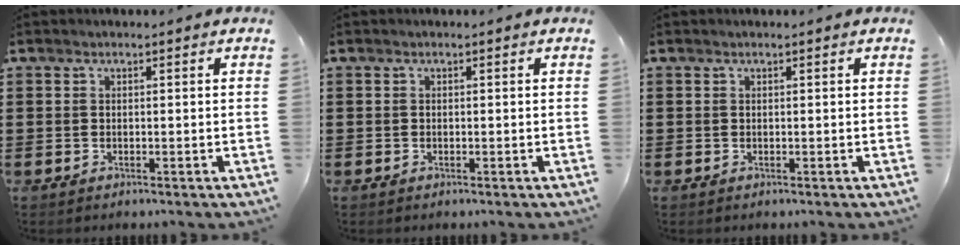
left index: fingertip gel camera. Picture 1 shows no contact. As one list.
[{"total": 0.0}, {"total": 0.0}]